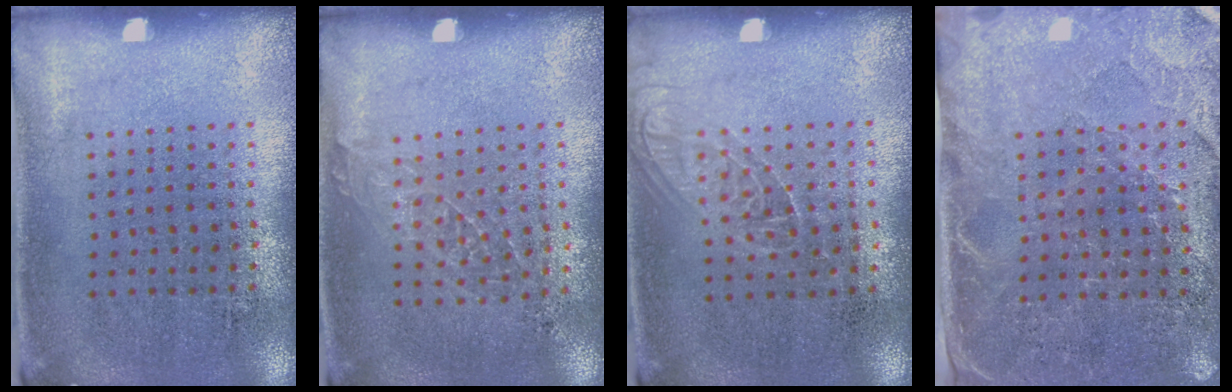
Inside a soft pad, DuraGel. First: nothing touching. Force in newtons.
{"total": 0.9, "press": 0.8, "slide": 0.2}
{"total": 1.2, "press": 1.1, "slide": 0.5}
{"total": 2.8, "press": 2.6, "slide": 1.1}